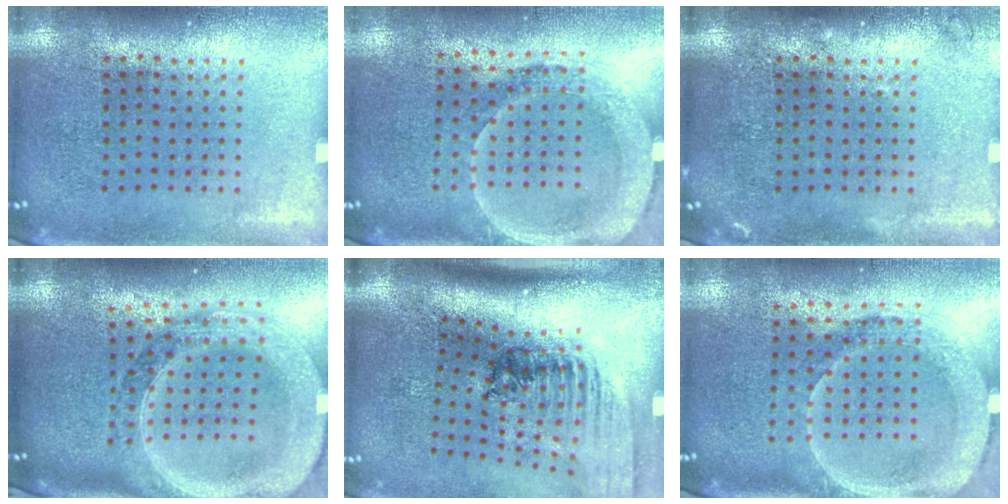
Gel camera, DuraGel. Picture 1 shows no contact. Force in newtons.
{"total": 1.8, "press": 1.6, "slide": 0.8}
{"total": 0.9, "press": 0.9, "slide": 0.2}
{"total": 3.2, "press": 2.7, "slide": 1.8}
{"total": 2.2, "press": 1.6, "slide": 1.6}
{"total": 1.8, "press": 1.6, "slide": 0.7}